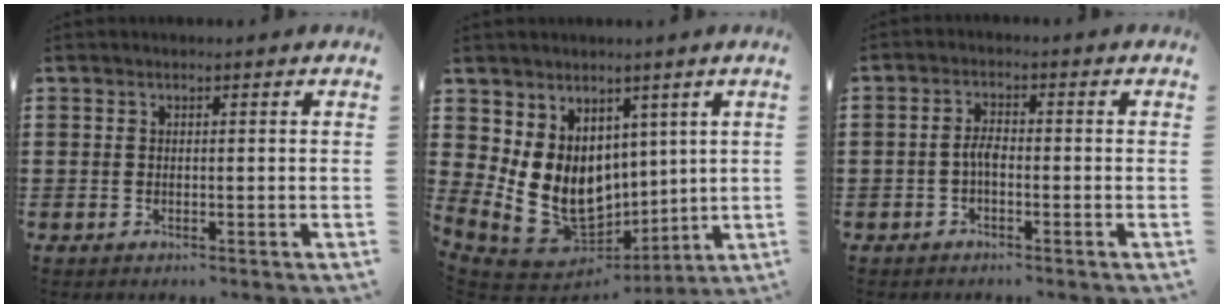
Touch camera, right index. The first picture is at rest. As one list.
[{"total": 12.7, "force": [1.2, 10.4, 7.2], "torque": [-0.181, -0.033, 0.032]}, {"total": 2.4, "force": [-0.7, 1.0, 2.0], "torque": [-0.048, 0.000, -0.017]}]